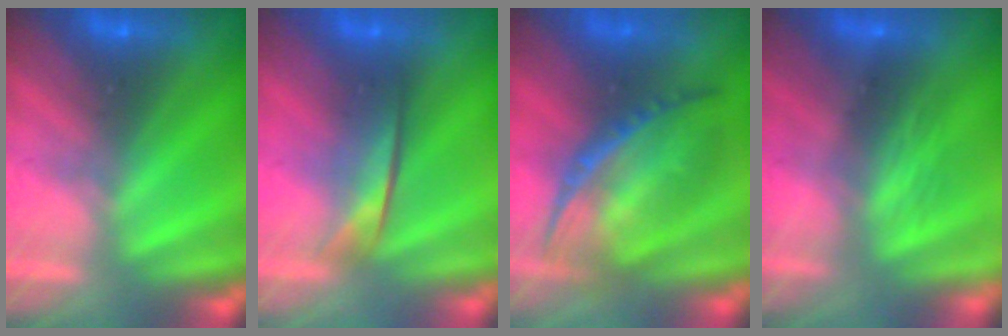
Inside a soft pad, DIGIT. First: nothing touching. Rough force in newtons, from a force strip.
{"total": 2.1}
{"total": 6.8}
{"total": 2.0}